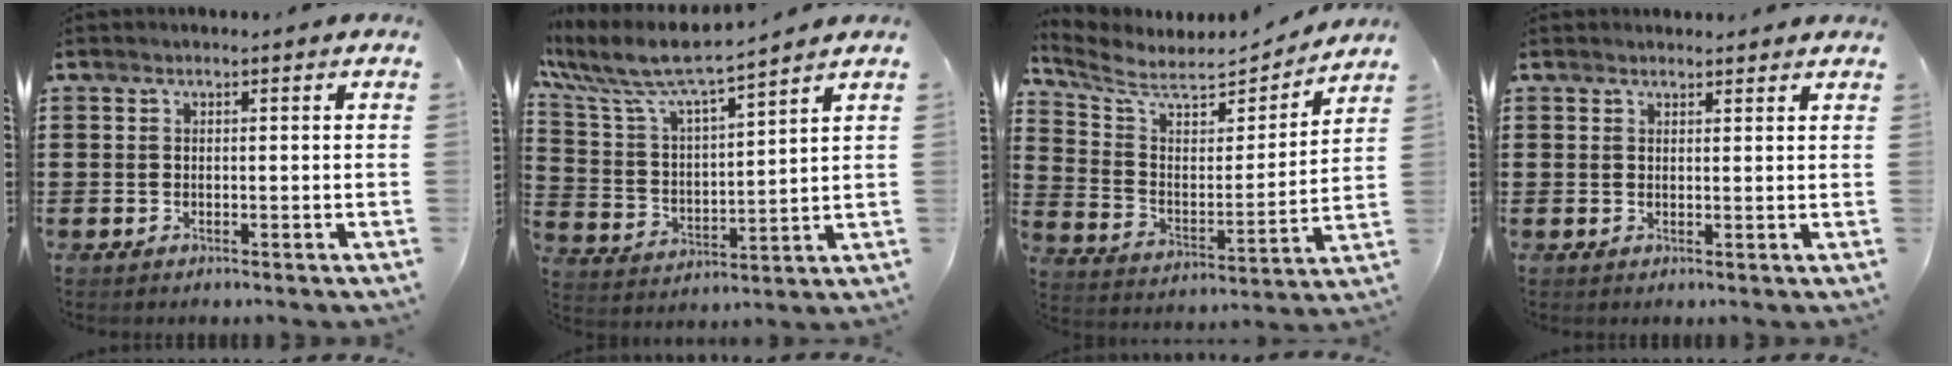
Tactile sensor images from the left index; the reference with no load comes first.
{"total": 8.4, "force": [7.6, 0.7, 3.7], "torque": [-0.107, -0.045, 0.126]}
{"total": 6.9, "force": [6.3, 1.7, 2.3], "torque": [-0.079, -0.048, 0.106]}
{"total": 1.4, "force": [1.4, 0.2, 0.2], "torque": [-0.006, 0.001, 0.027]}